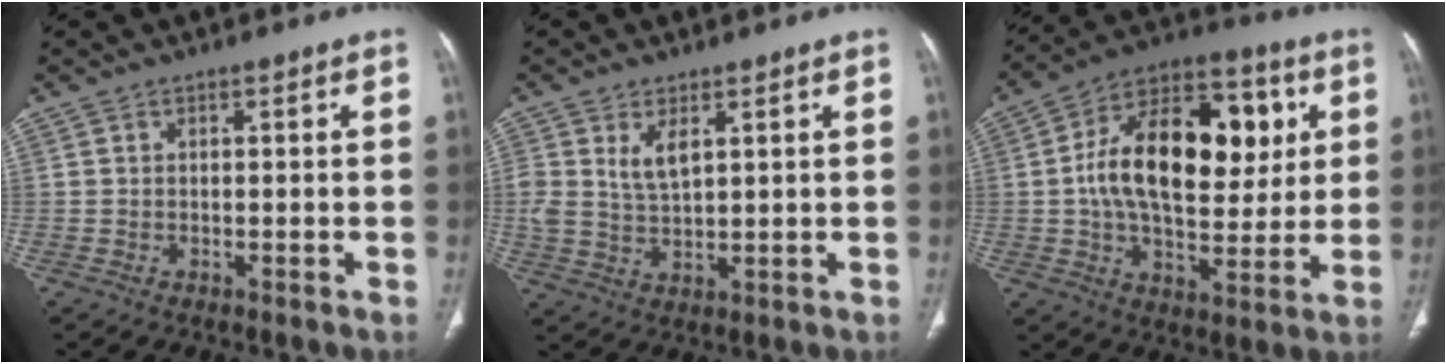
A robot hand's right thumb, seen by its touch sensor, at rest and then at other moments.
{"total": 4.9, "force": [2.1, 2.5, 3.6], "torque": [-0.066, -0.012, 0.048]}
{"total": 24.0, "force": [4.0, 13.6, 19.4], "torque": [-0.287, 0.011, 0.058]}